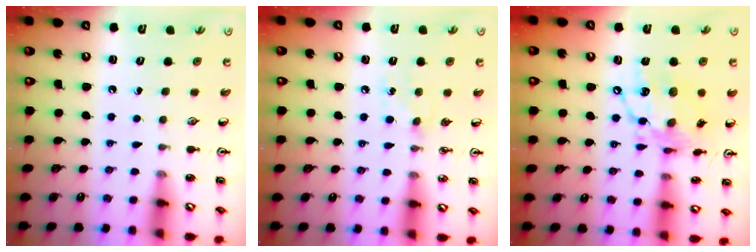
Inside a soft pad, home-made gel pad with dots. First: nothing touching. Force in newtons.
{"total": 4.3, "press": 4.3, "slide": 0.6}
{"total": 14.0, "press": 13.9, "slide": 1.1}